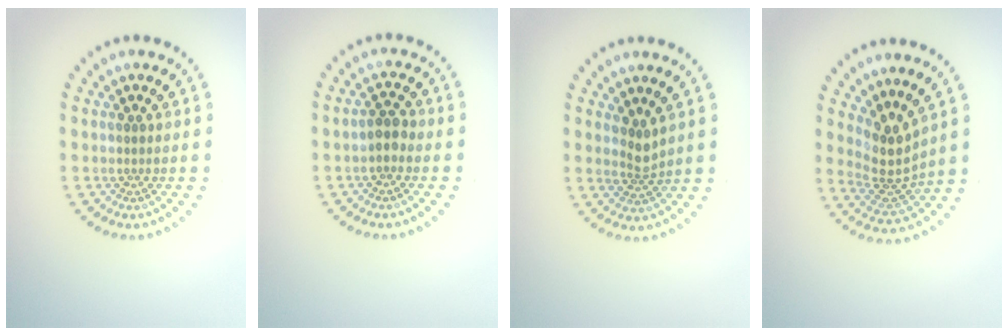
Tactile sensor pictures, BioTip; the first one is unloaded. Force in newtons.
{"total": 1.4, "press": 1.3, "slide": 0.4}
{"total": 1.9, "press": 1.4, "slide": 1.3}
{"total": 3.7, "press": 2.8, "slide": 2.4}